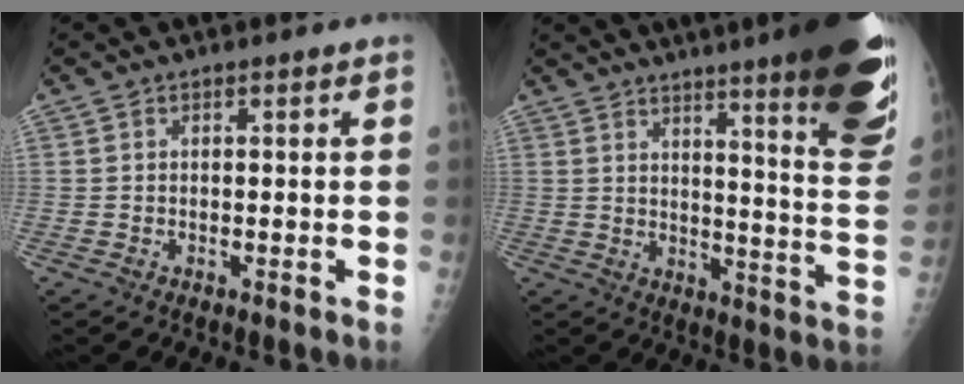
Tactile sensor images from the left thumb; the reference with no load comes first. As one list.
[{"total": 23.7, "force": [15.5, 2.6, 17.7], "torque": [-0.207, -0.094, 0.198]}]